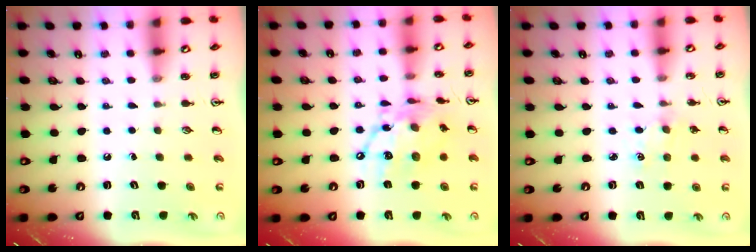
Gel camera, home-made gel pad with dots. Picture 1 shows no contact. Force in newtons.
{"total": 15.1, "press": 15.0, "slide": 1.6}
{"total": 1.4, "press": 1.3, "slide": 0.3}